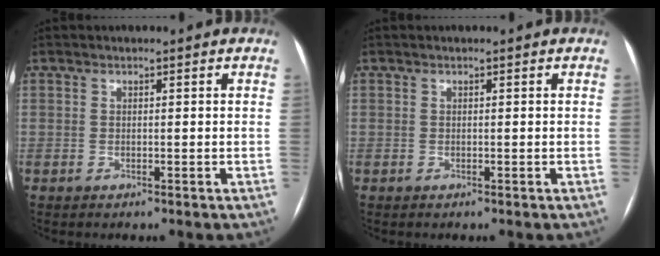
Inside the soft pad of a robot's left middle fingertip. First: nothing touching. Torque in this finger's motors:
{"motor_torque": [0.00, 0.00, 0.00, 0.00]}